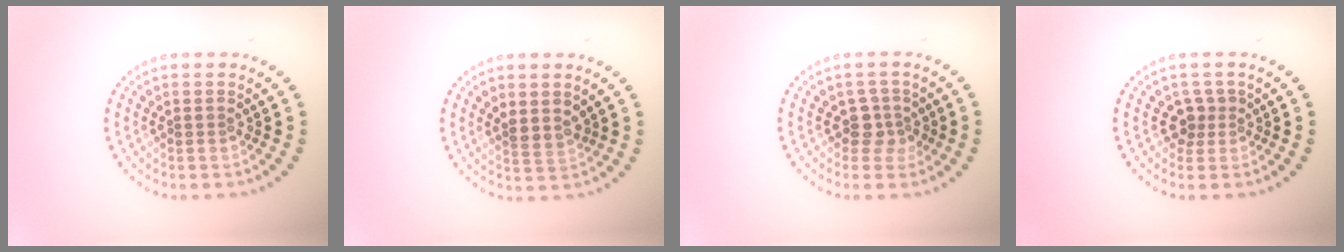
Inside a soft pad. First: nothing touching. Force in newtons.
{"total": 1.7, "press": 1.4, "slide": 0.9}
{"total": 2.0, "press": 1.7, "slide": 1.0}
{"total": 1.8, "press": 1.4, "slide": 1.1}